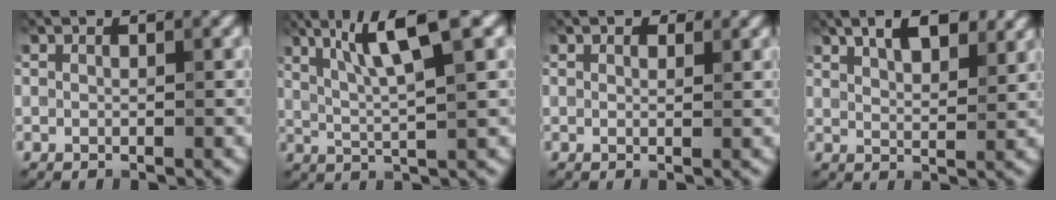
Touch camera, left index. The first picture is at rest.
{"total": 7.0, "force": [2.8, 1.1, 6.3], "torque": [-0.110, 0.013, 0.054]}
{"total": 1.0, "force": [0.8, 0.5, 0.3], "torque": [-0.007, -0.004, 0.011]}
{"total": 5.6, "force": [3.4, 2.2, 3.9], "torque": [-0.057, 0.017, 0.045]}